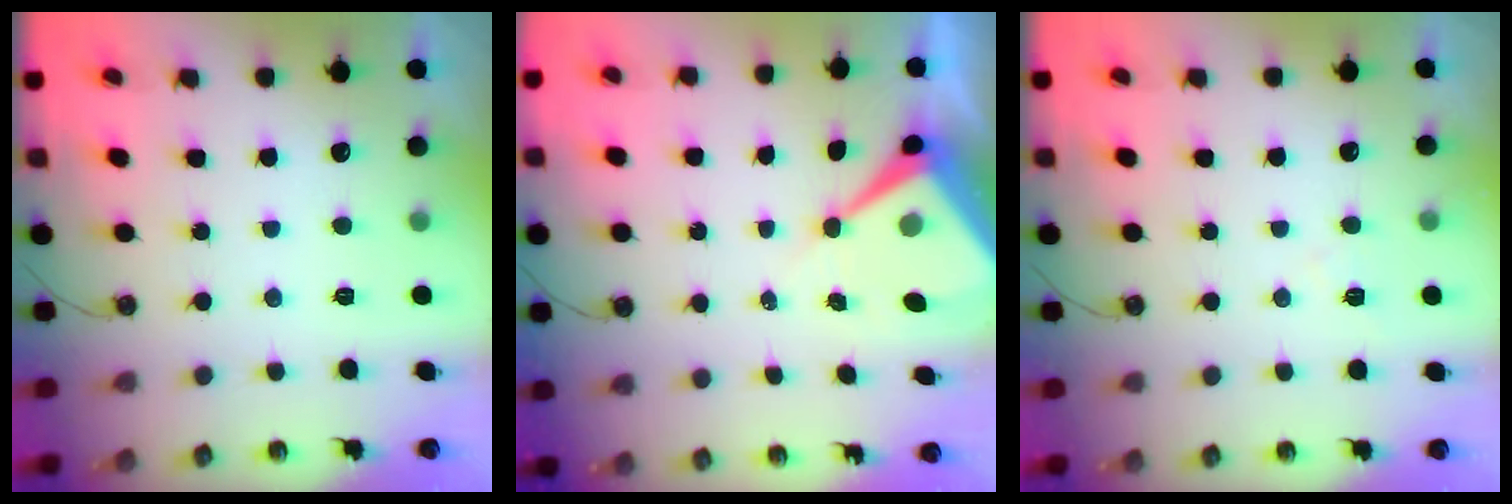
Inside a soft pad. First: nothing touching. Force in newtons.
{"total": 9.0, "press": 9.0, "slide": 0.9}
{"total": 3.8, "press": 3.7, "slide": 0.7}